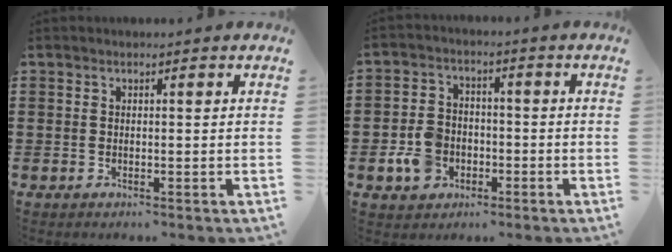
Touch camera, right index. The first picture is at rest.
{"total": 6.1, "force": [-2.2, 4.7, 3.2], "torque": [-0.087, 0.008, -0.045]}